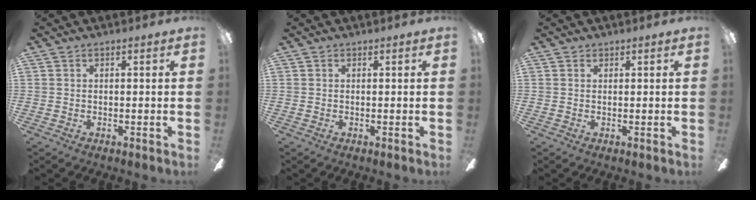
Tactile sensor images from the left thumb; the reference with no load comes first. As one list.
[{"total": 0.0}, {"total": 0.6, "force": [0.5, 0.3, 0.0], "torque": [-0.001, 0.002, 0.008]}]